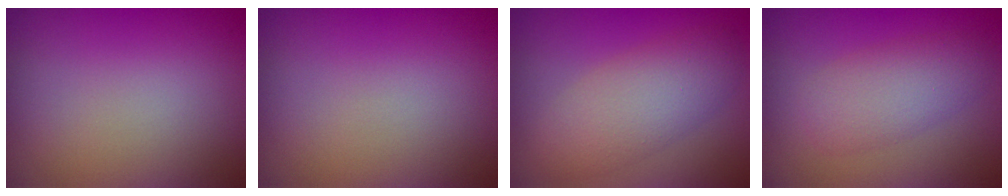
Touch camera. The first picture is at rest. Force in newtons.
{"total": 0.0}
{"total": 4.7, "press": 4.7, "slide": 0.2}
{"total": 3.8, "press": 3.8, "slide": 0.1}